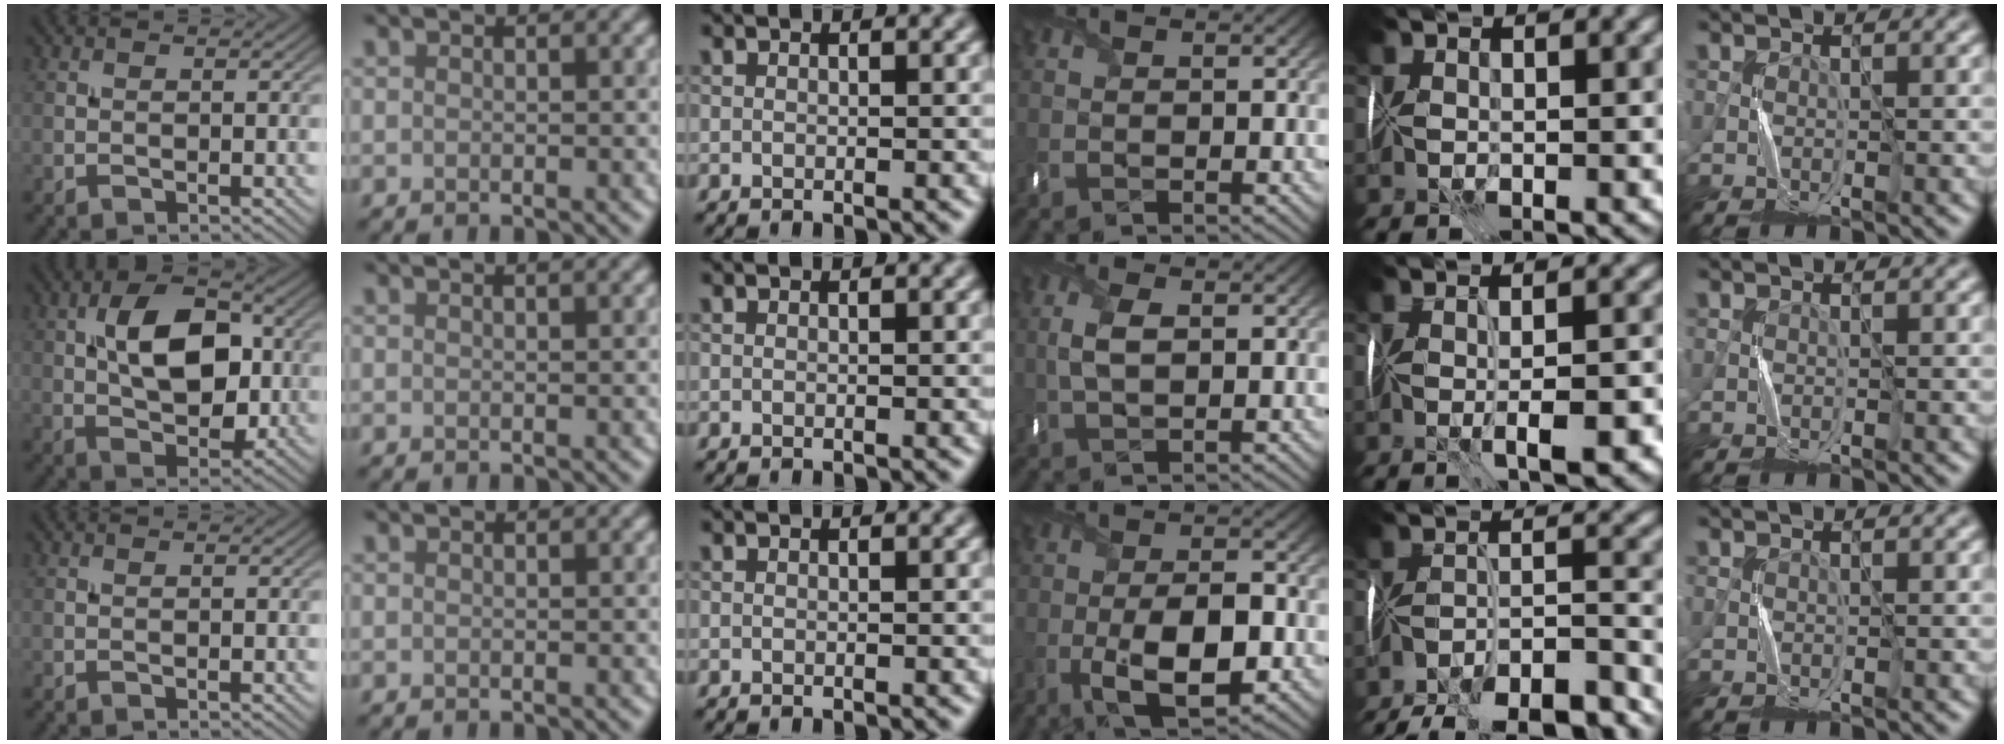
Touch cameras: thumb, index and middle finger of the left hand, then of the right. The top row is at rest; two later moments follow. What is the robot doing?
{"motion": "fold", "object": "handkerchief"}